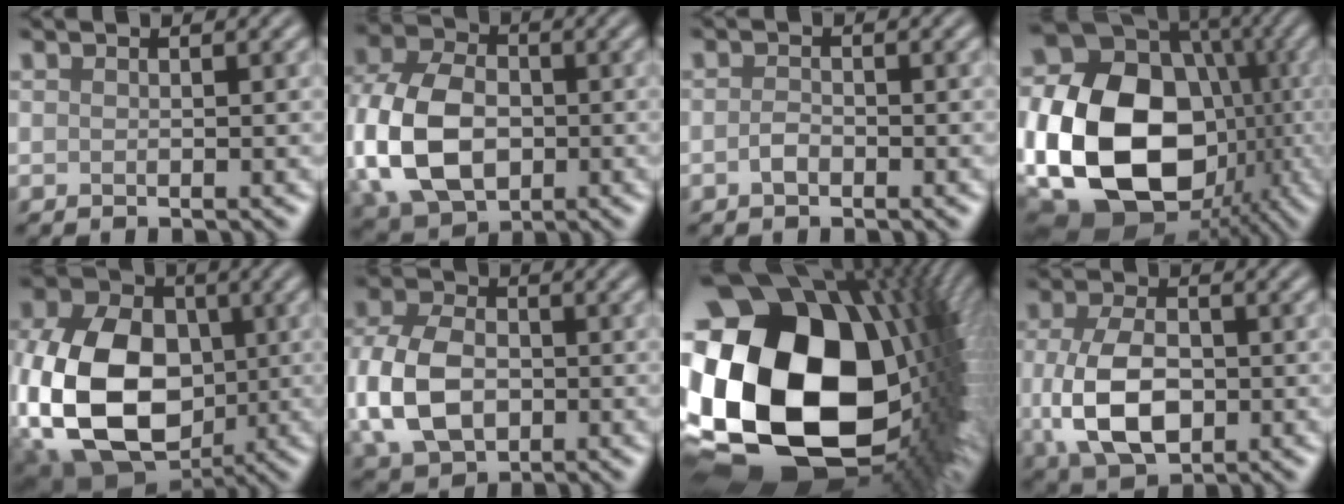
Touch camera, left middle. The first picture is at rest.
{"total": 12.2, "force": [-1.7, 8.6, 8.5], "torque": [-0.212, -0.016, -0.037]}
{"total": 1.1, "force": [-0.6, 0.6, 0.8], "torque": [-0.021, 0.002, -0.014]}
{"total": 20.3, "force": [-2.8, 15.8, 12.4], "torque": [-0.256, -0.023, -0.033]}
{"total": 14.2, "force": [-2.0, 10.2, 9.6], "torque": [-0.227, -0.022, -0.040]}
{"total": 9.1, "force": [-1.4, 6.3, 6.4], "torque": [-0.162, -0.004, -0.036]}
{"total": 23.0, "force": [0.0, 15.8, 16.7], "torque": [-0.368, -0.059, 0.044]}
{"total": 7.4, "force": [-0.8, 4.6, 5.7], "torque": [-0.133, -0.010, -0.012]}